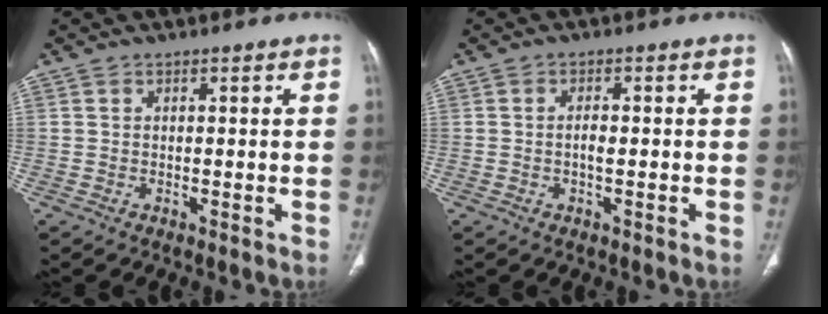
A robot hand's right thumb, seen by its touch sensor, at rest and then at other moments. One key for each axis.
{"total": 1.9, "fx": -0.4, "fy": 0.7, "fz": 1.7, "tx": -0.033, "ty": 0.001, "tz": -0.008}